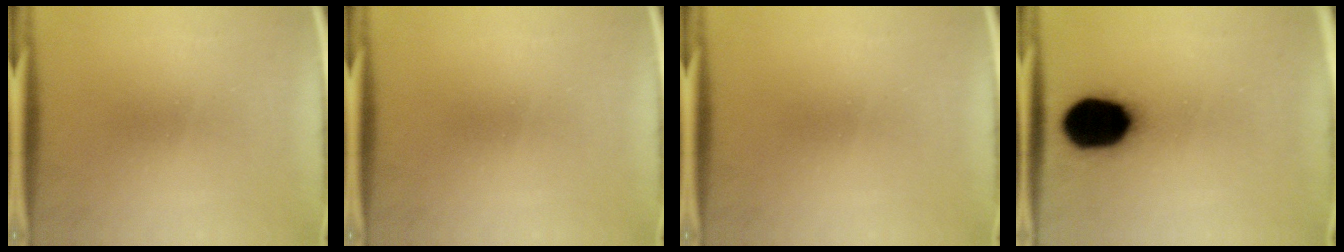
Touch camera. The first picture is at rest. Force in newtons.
{"total": 0.0}
{"total": 0.0}
{"total": 18.7}